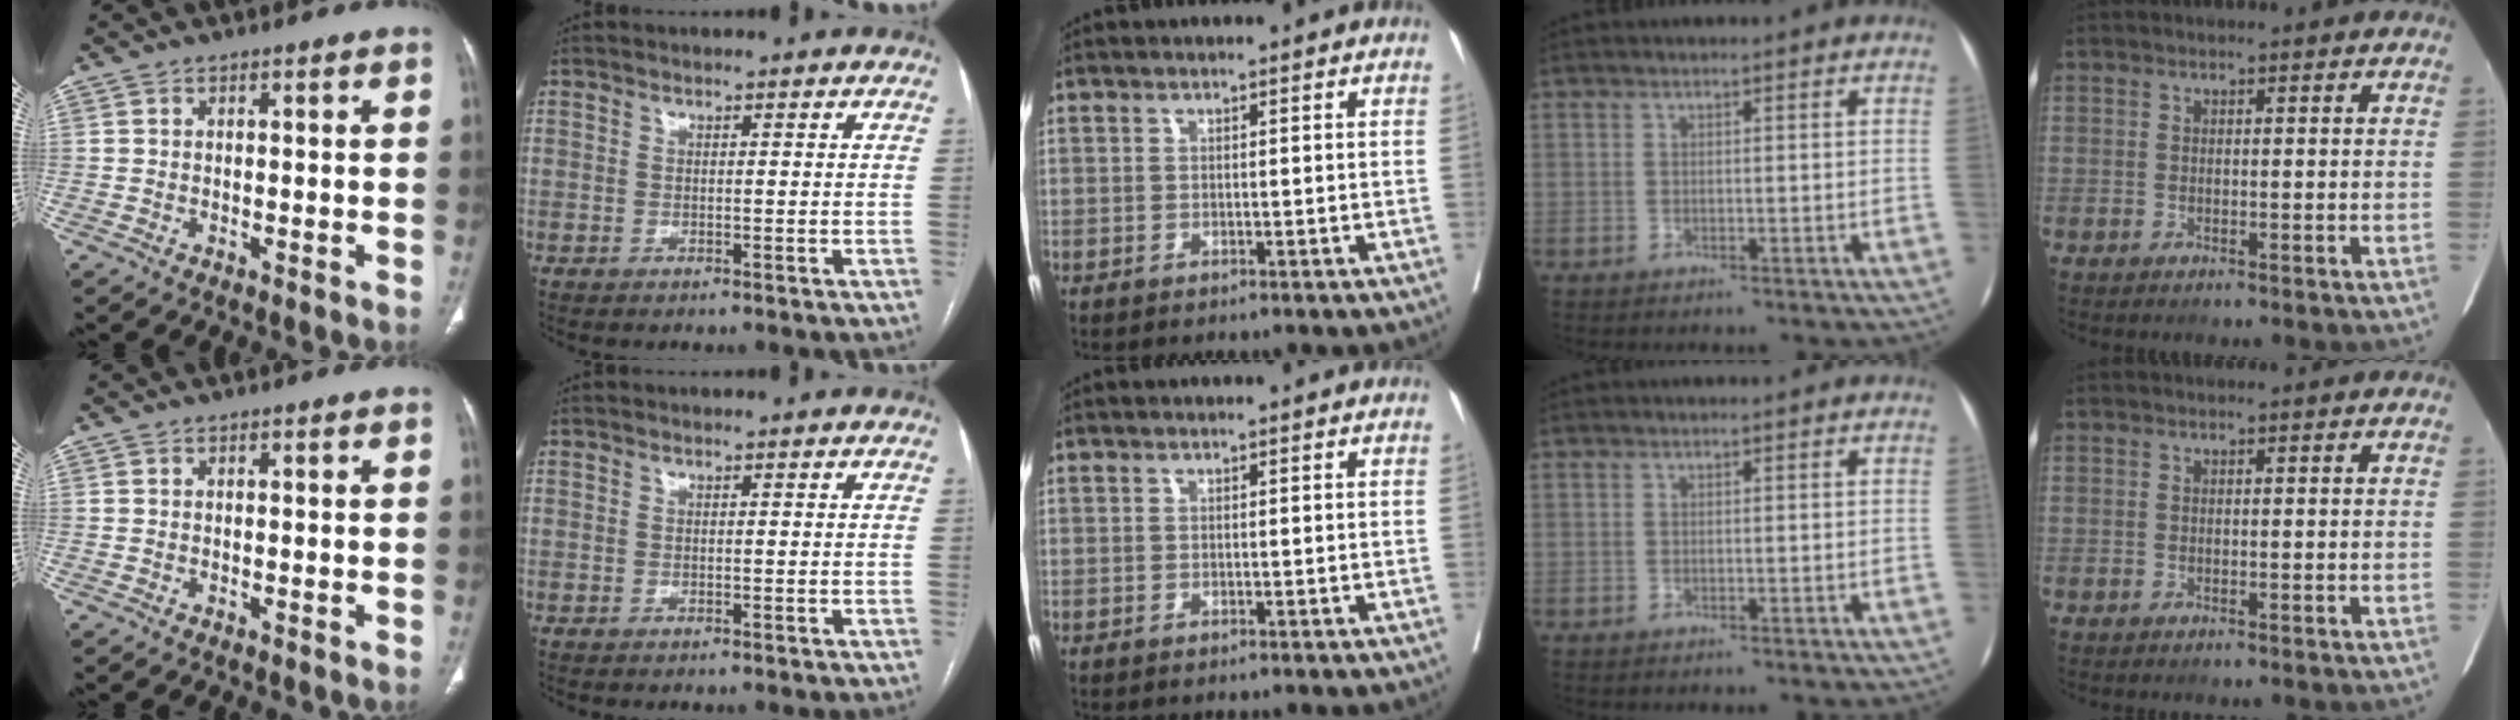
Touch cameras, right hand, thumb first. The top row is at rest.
{}